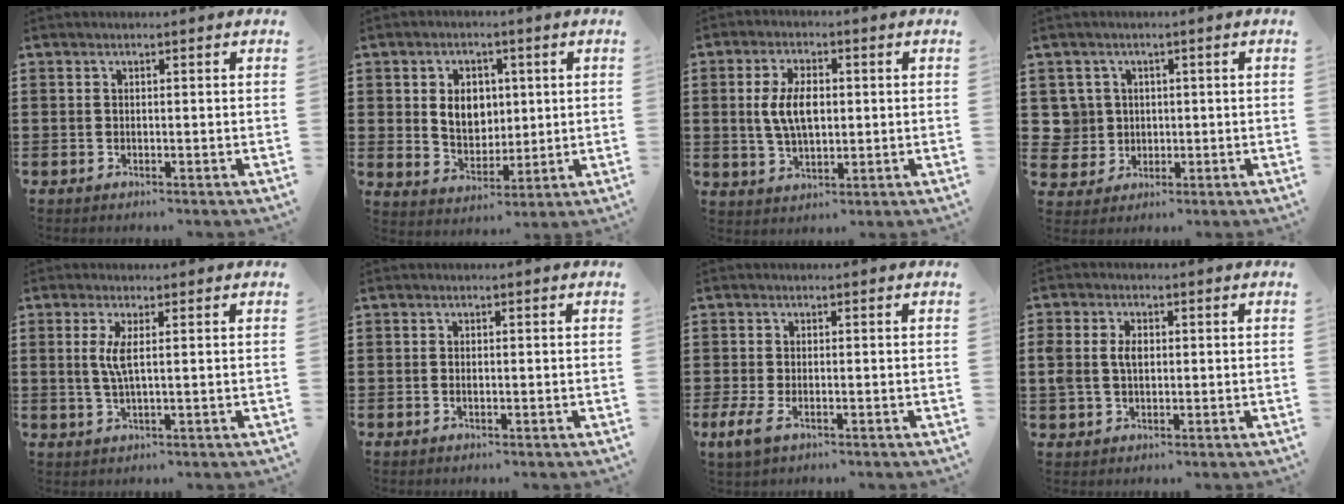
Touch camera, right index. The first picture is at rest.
{"total": 6.1, "force": [1.0, 4.7, 3.7], "torque": [-0.070, 0.008, 0.013]}
{"total": 6.4, "force": [0.5, 3.3, 5.5], "torque": [-0.116, 0.003, 0.001]}
{"total": 4.1, "force": [0.7, 4.0, 0.6], "torque": [-0.033, 0.013, 0.012]}
{"total": 3.5, "force": [0.6, 0.2, 3.4], "torque": [-0.075, -0.006, 0.006]}
{"total": 0.7, "force": [-0.2, 0.2, 0.7], "torque": [-0.015, -0.004, -0.002]}
{"total": 2.6, "force": [-0.9, 1.0, 2.2], "torque": [-0.061, -0.010, -0.022]}
{"total": 3.6, "force": [0.3, 2.5, 2.6], "torque": [-0.064, 0.009, 0.002]}